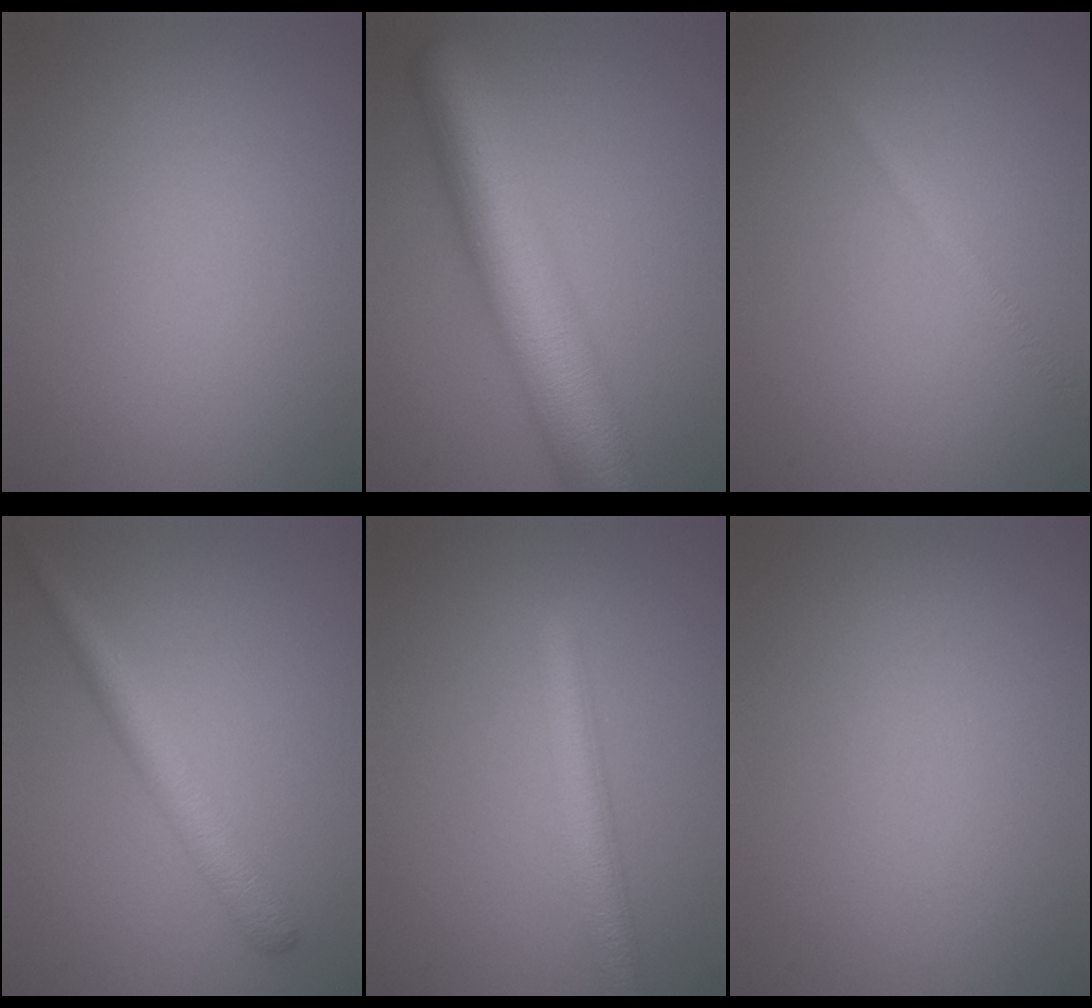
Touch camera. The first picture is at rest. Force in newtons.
{"total": 10.1, "press": 10.1, "slide": 0.2}
{"total": 1.1, "press": 1.1, "slide": 0.0}
{"total": 3.3, "press": 3.3, "slide": 0.1}
{"total": 3.6, "press": 3.6, "slide": 0.0}
{"total": 0.0}